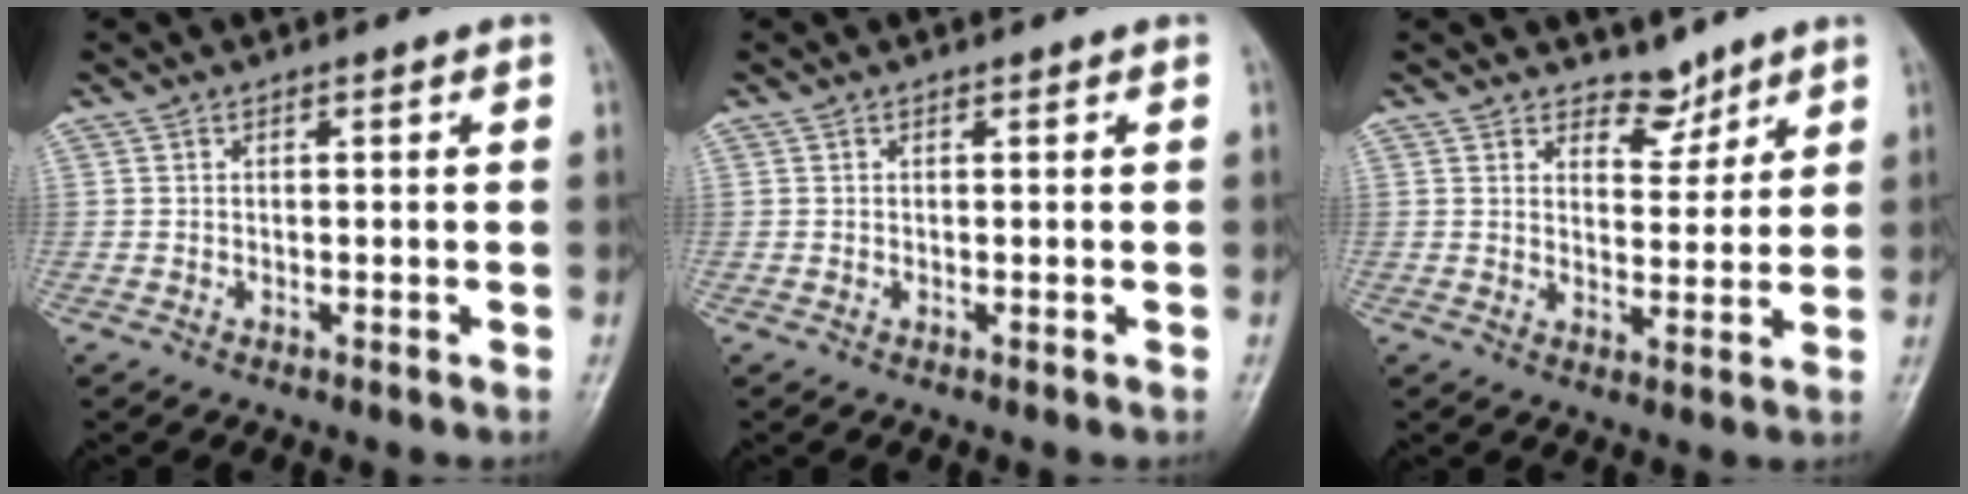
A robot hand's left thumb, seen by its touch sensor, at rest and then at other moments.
{"total": 0.0}
{"total": 4.5, "force": [3.7, 2.3, 0.8], "torque": [0.013, -0.030, 0.061]}